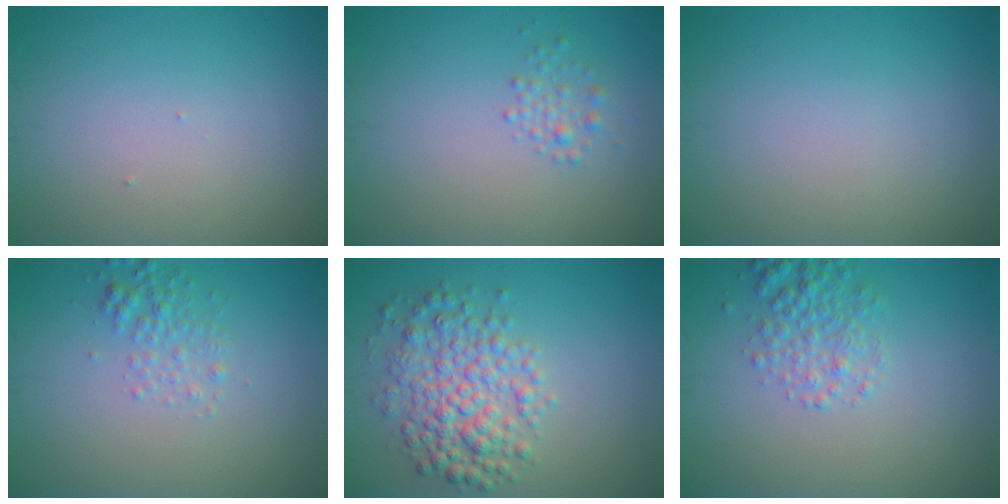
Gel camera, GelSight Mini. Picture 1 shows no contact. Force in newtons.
{"total": 1.4, "press": 1.4, "slide": 0.1}
{"total": 0.0}
{"total": 2.0, "press": 2.0, "slide": 0.1}
{"total": 5.4, "press": 5.4, "slide": 0.1}
{"total": 2.9, "press": 2.9, "slide": 0.2}